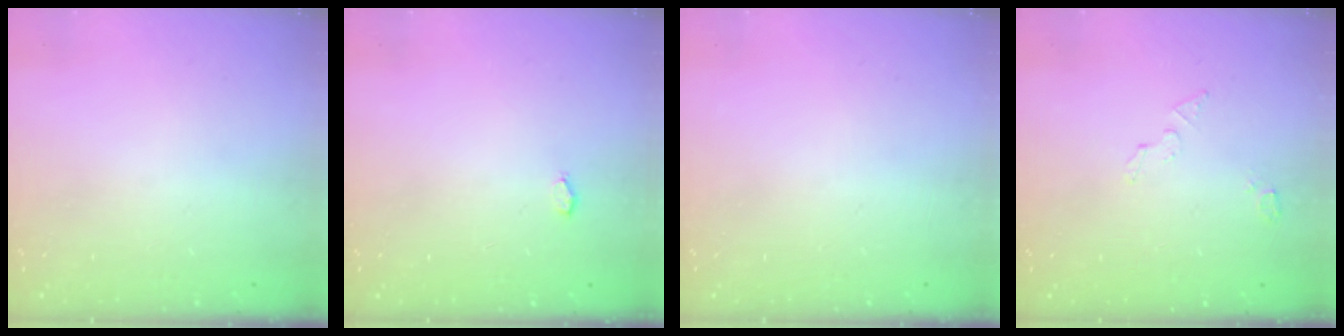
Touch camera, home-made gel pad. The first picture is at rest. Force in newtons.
{"total": 2.4, "press": 2.4, "slide": 0.3}
{"total": 0.0}
{"total": 4.9, "press": 4.8, "slide": 0.5}